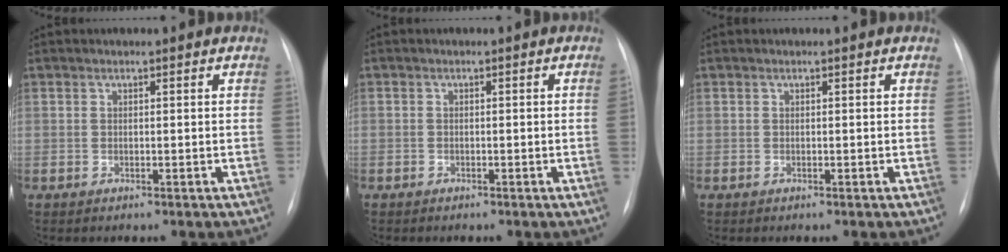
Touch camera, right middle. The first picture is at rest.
{"total": 0.7, "force": [-0.2, -0.2, 0.6], "torque": [-0.009, 0.003, -0.002]}
{"total": 0.0}